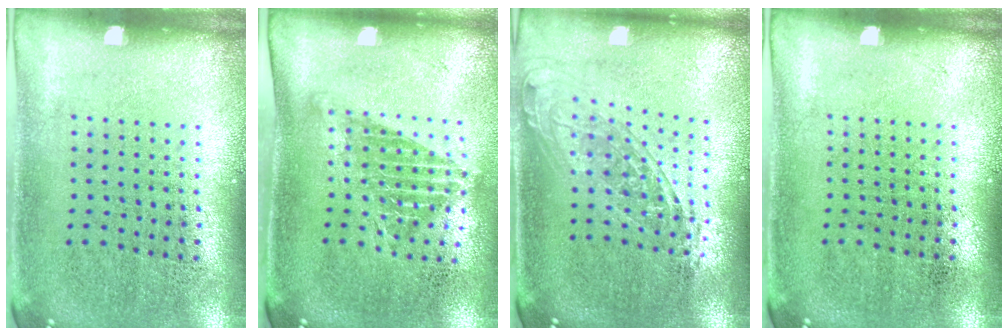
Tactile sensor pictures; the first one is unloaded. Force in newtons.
{"total": 1.3, "press": 1.0, "slide": 0.9}
{"total": 1.6, "press": 1.3, "slide": 0.9}
{"total": 0.0}